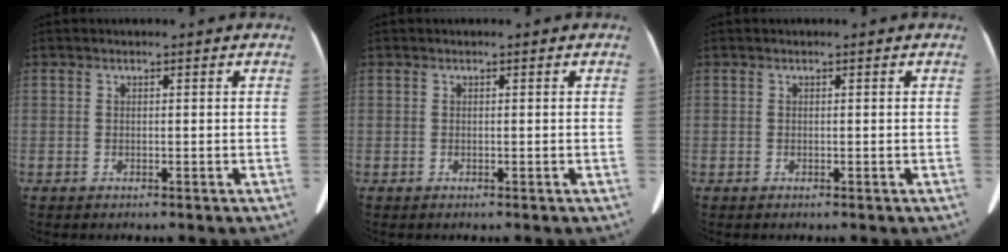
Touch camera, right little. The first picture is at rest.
{"total": 0.0}
{"total": 0.0}